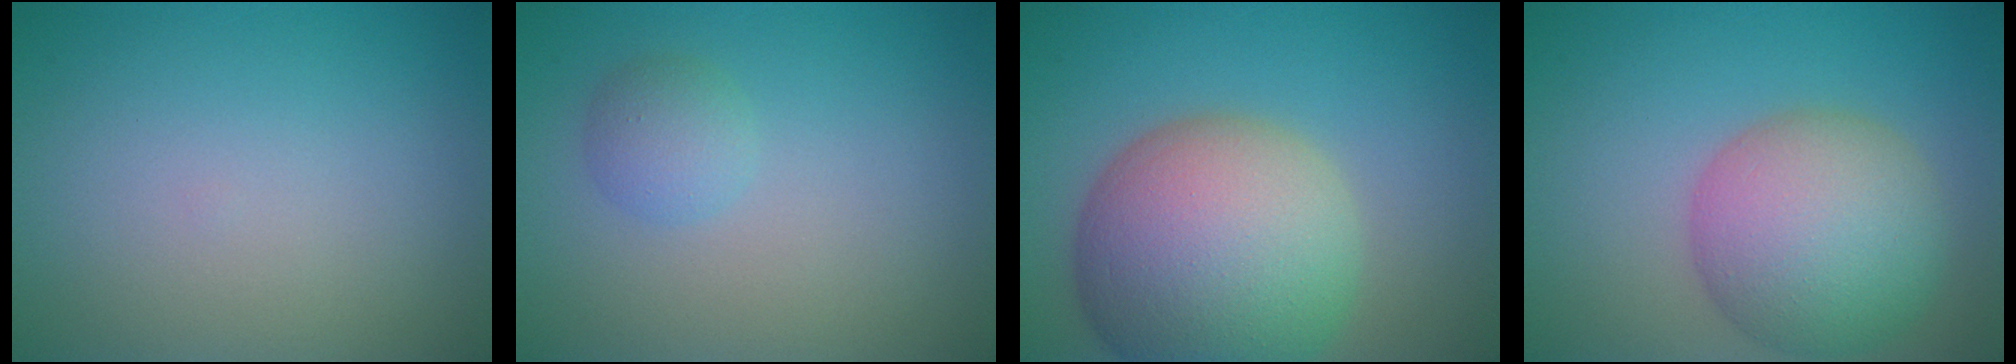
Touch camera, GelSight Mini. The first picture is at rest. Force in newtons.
{"total": 1.8, "press": 1.8, "slide": 0.0}
{"total": 12.8, "press": 12.7, "slide": 0.7}
{"total": 8.2, "press": 8.2, "slide": 0.4}